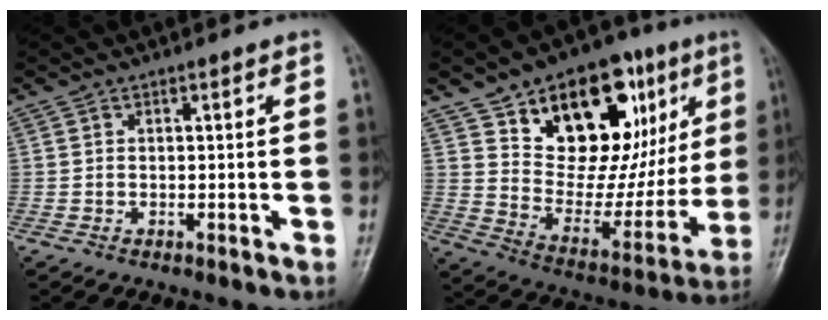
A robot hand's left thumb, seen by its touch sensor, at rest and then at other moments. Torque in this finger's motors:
{"motor_torque": [0.11, 0.93, 1.29, -1.49, 0.16]}